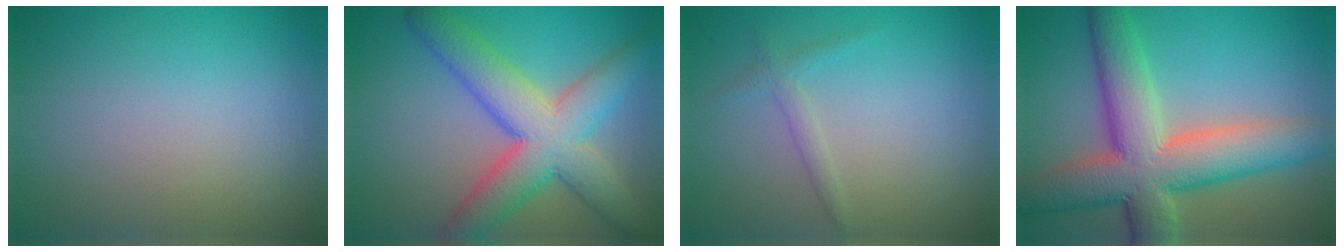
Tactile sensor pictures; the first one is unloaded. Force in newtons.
{"total": 8.7, "press": 8.7, "slide": 0.5}
{"total": 1.3, "press": 1.3, "slide": 0.1}
{"total": 10.6, "press": 10.6, "slide": 0.7}